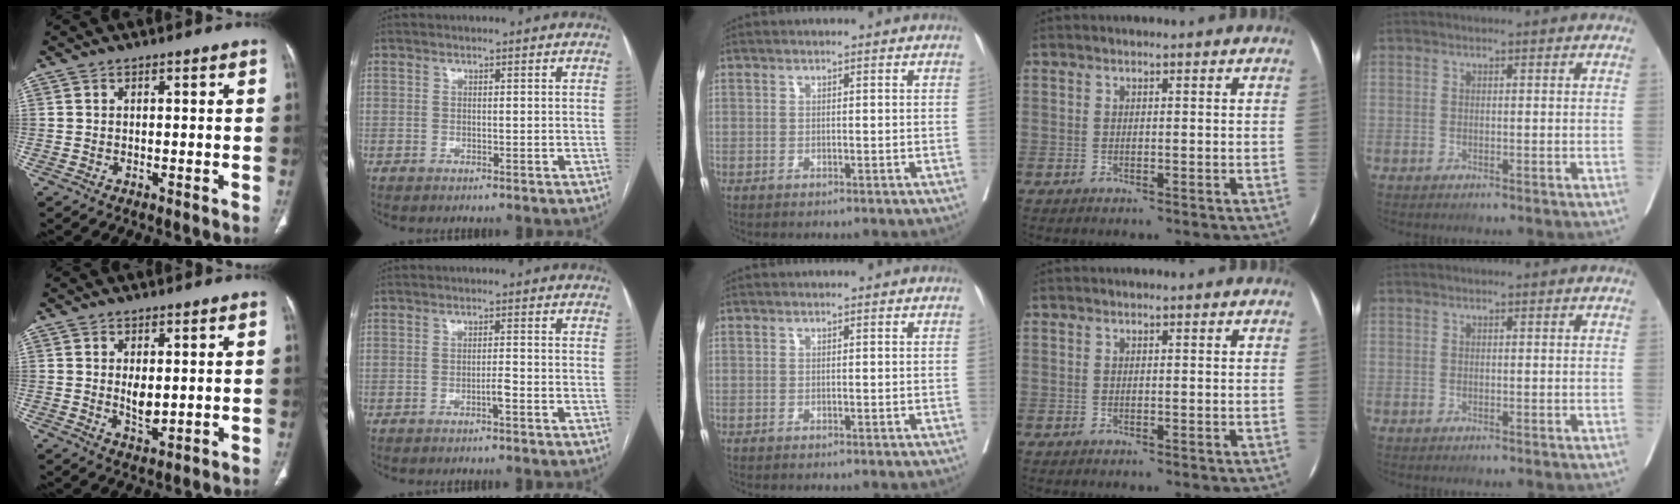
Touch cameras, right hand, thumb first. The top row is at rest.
{"thumb": {"total": 3.9, "force": [0.4, 2.0, 3.3], "torque": [-0.050, -0.012, 0.015]}, "index": {"total": 1.7, "force": [-1.0, 0.0, 1.3], "torque": [-0.022, 0.001, -0.018]}}